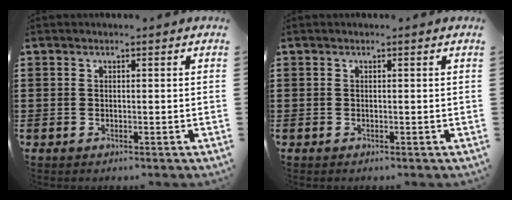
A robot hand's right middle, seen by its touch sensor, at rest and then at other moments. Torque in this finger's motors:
{"motor_torque": [0.09, 0.02, 0.32, 0.01]}